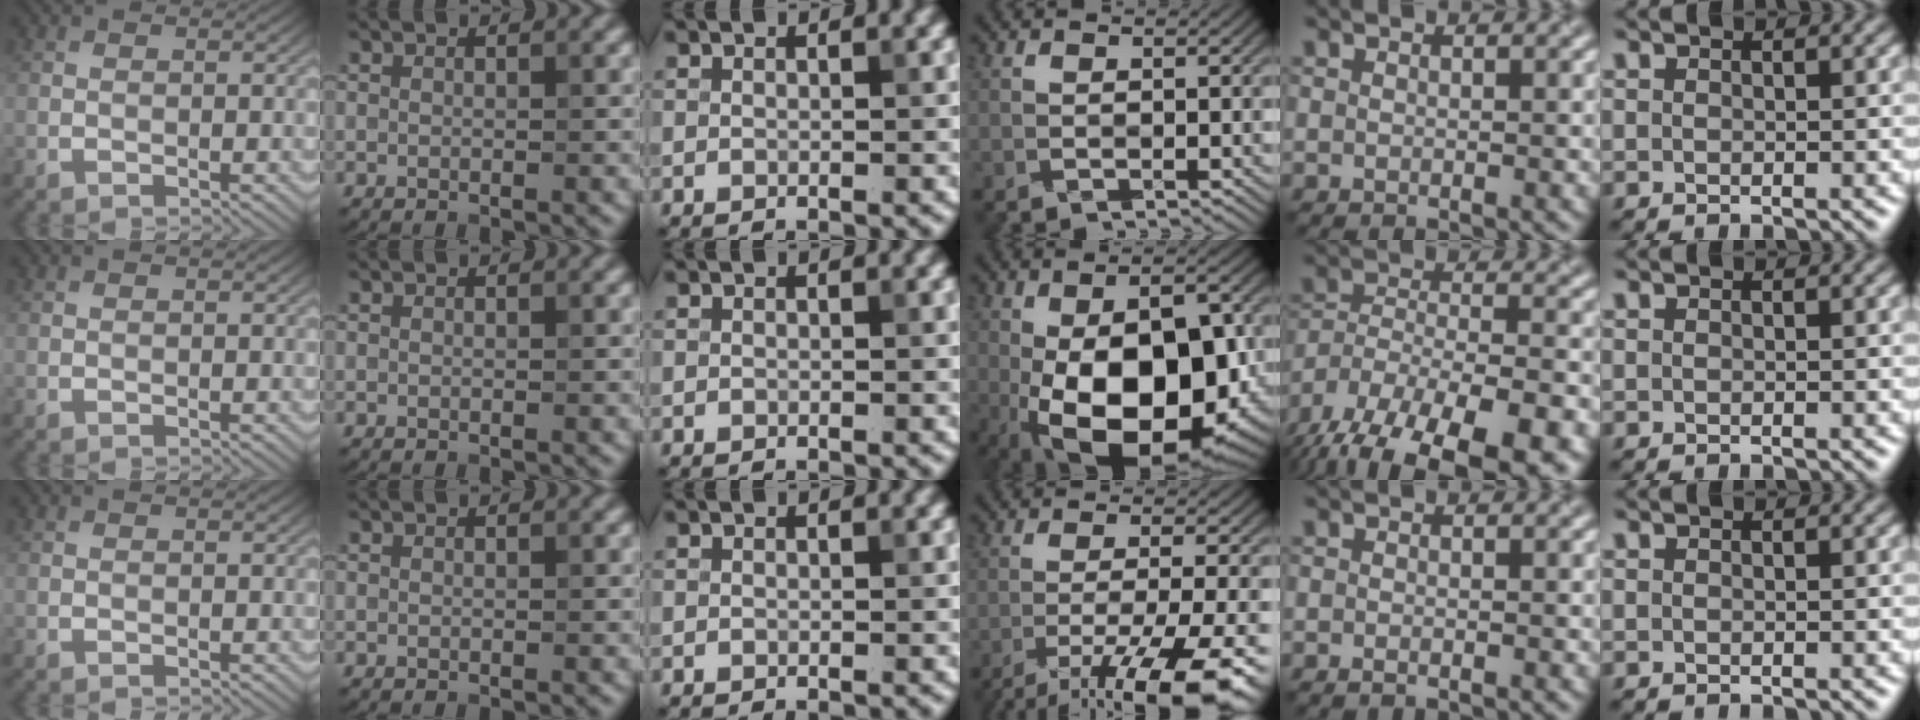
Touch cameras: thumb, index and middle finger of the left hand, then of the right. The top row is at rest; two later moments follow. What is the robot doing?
{"motion": "fold", "object": "hoodie"}